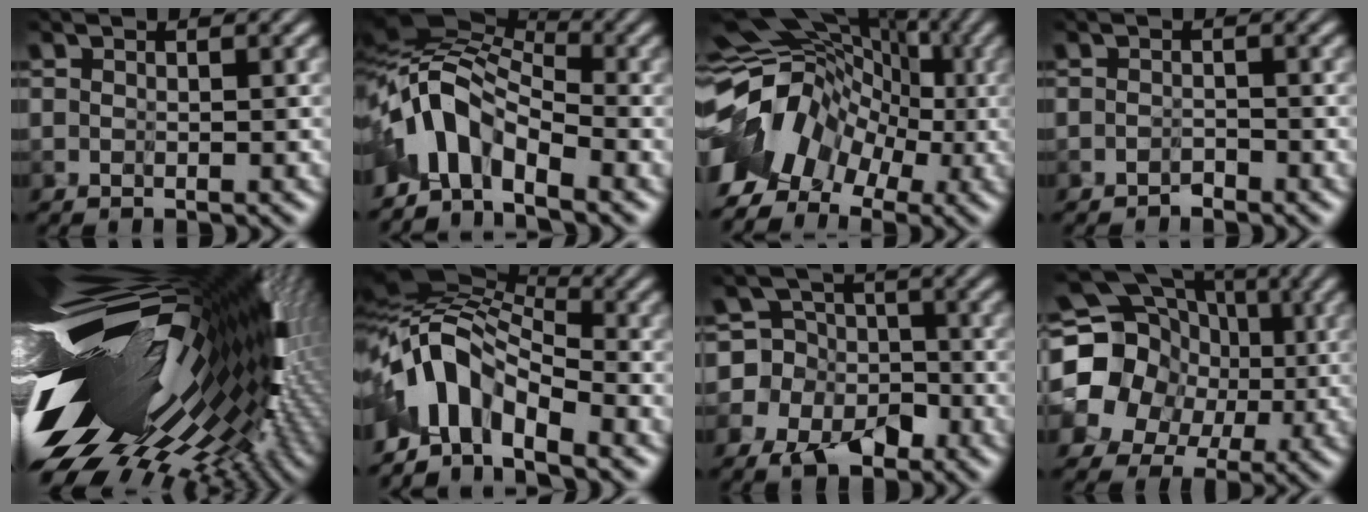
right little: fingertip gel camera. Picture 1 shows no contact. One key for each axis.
{"total": 5.8, "fx": -3.1, "fy": 2.5, "fz": 4.2, "tx": -0.074, "ty": 0.021, "tz": -0.073}
{"total": 7.0, "fx": -3.1, "fy": 4.8, "fz": 4.1, "tx": -0.078, "ty": 0.007, "tz": -0.069}
{"total": 2.5, "fx": -1.9, "fy": -0.8, "fz": -1.5, "tx": 0.027, "ty": 0.000, "tz": -0.036}
{"total": 16.9, "fx": 0.3, "fy": 6.9, "fz": 15.5, "tx": -0.256, "ty": -0.026, "tz": 0.000}
{"total": 5.4, "fx": -3.9, "fy": 2.1, "fz": 3.1, "tx": -0.050, "ty": 0.019, "tz": -0.082}
{"total": 4.4, "fx": -2.7, "fy": 3.5, "fz": 0.4, "tx": 0.007, "ty": -0.001, "tz": -0.074}
{"total": 16.4, "fx": 1.2, "fy": 15.2, "fz": 6.1, "tx": -0.165, "ty": 0.019, "tz": -0.008}